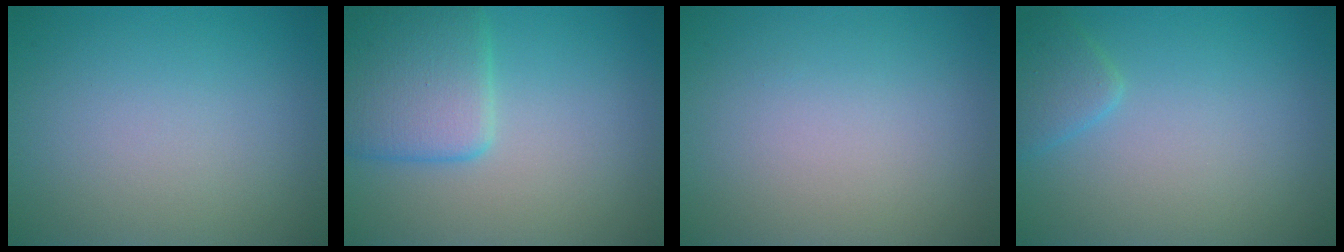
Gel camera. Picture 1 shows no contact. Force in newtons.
{"total": 4.9, "press": 4.9, "slide": 0.2}
{"total": 0.0}
{"total": 1.8, "press": 1.8, "slide": 0.1}